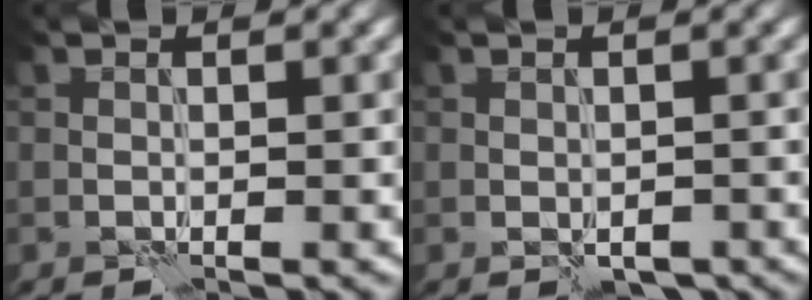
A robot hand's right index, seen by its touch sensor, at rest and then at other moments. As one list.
[{"total": 2.1, "force": [-1.0, 1.4, 1.1], "torque": [-0.021, -0.008, -0.011]}]